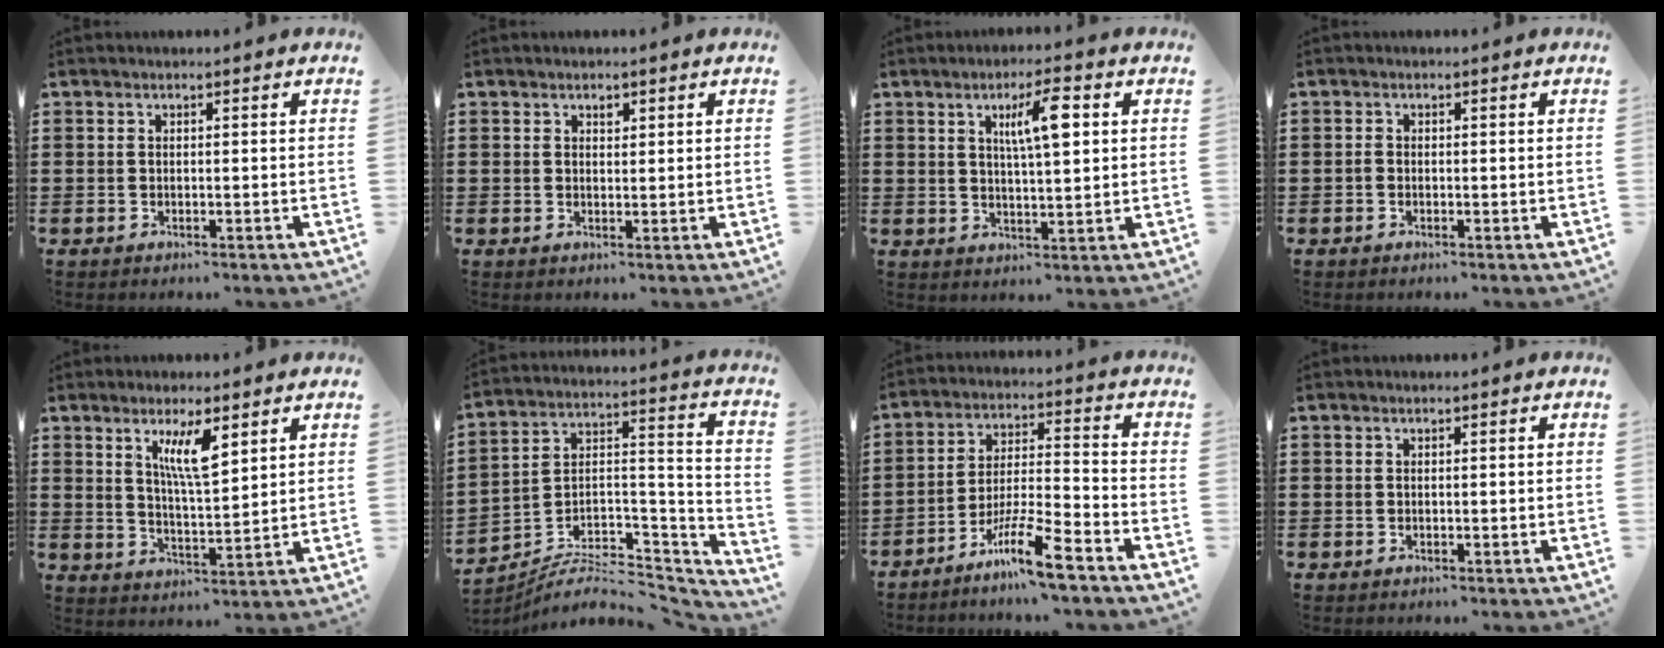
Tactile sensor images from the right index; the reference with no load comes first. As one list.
[{"total": 1.0, "force": [0.6, 0.6, 0.5], "torque": [-0.011, 0.002, 0.011]}, {"total": 6.7, "force": [2.1, 1.5, 6.2], "torque": [-0.109, 0.003, 0.028]}, {"total": 0.8, "force": [-0.4, 0.4, 0.5], "torque": [-0.011, -0.001, -0.007]}, {"total": 6.7, "force": [3.5, 1.7, 5.5], "torque": [-0.110, 0.002, 0.057]}, {"total": 6.8, "force": [-5.9, 2.6, 2.1], "torque": [-0.034, 0.005, -0.114]}, {"total": 9.8, "force": [-7.4, 0.5, 6.4], "torque": [-0.127, 0.000, -0.143]}, {"total": 0.0}]